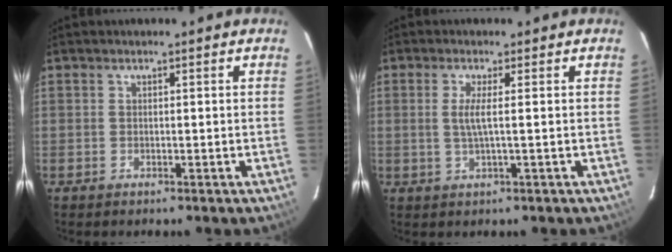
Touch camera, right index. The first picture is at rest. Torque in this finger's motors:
{"motor_torque": [0.05, 0.01, 0.21, 0.02]}